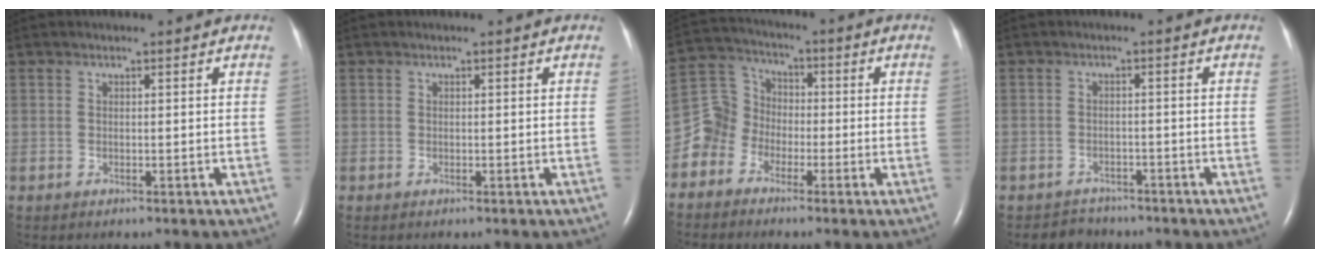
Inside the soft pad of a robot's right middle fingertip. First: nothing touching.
{"total": 0.0}
{"total": 6.7, "force": [-3.1, 5.8, 1.2], "torque": [-0.034, 0.022, -0.065]}
{"total": 3.1, "force": [-2.6, 1.4, -0.9], "torque": [0.006, 0.003, -0.043]}